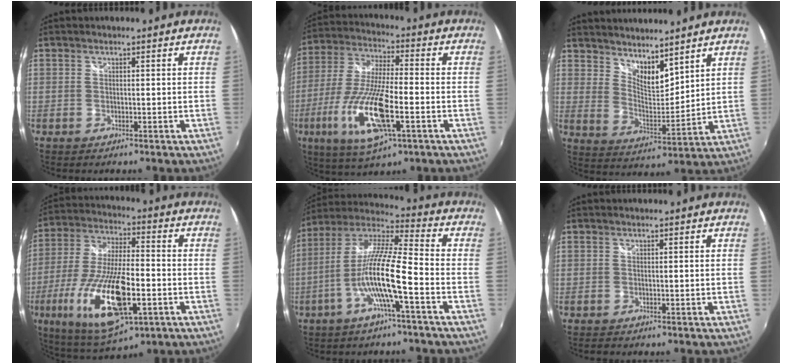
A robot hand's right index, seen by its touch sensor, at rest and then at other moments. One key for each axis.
{"total": 17.7, "fx": -6.2, "fy": 4.7, "fz": 15.9, "tx": -0.334, "ty": -0.027, "tz": -0.118}
{"total": 9.0, "fx": 7.4, "fy": 2.8, "fz": 4.2, "tx": -0.065, "ty": -0.006, "tz": 0.135}
{"total": 21.0, "fx": -7.2, "fy": 7.1, "fz": 18.4, "tx": -0.376, "ty": -0.041, "tz": -0.119}
{"total": 13.9, "fx": -5.0, "fy": 0.9, "fz": 13.0, "tx": -0.243, "ty": -0.001, "tz": -0.099}
{"total": 0.0}